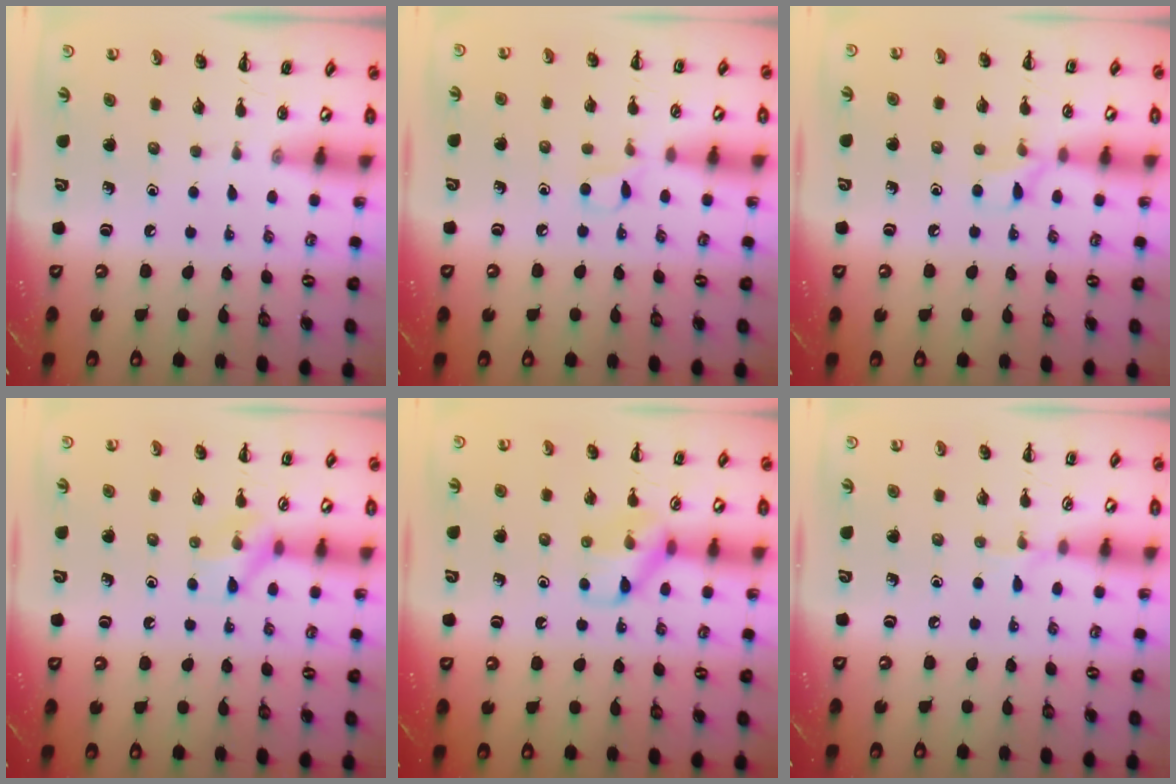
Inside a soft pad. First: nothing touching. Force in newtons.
{"total": 3.8, "press": 3.7, "slide": 1.0}
{"total": 5.8, "press": 5.7, "slide": 1.3}
{"total": 8.6, "press": 8.5, "slide": 1.3}
{"total": 10.0, "press": 10.0, "slide": 0.6}
{"total": 4.5, "press": 4.2, "slide": 1.5}